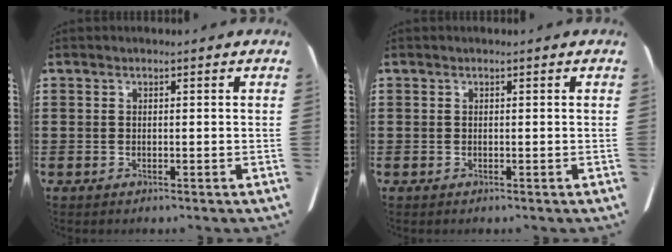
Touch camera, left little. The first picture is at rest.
{"total": 0.0}